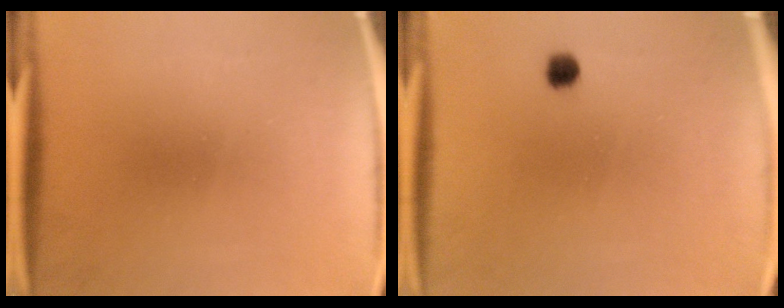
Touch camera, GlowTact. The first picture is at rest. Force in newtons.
{"total": 1.8}